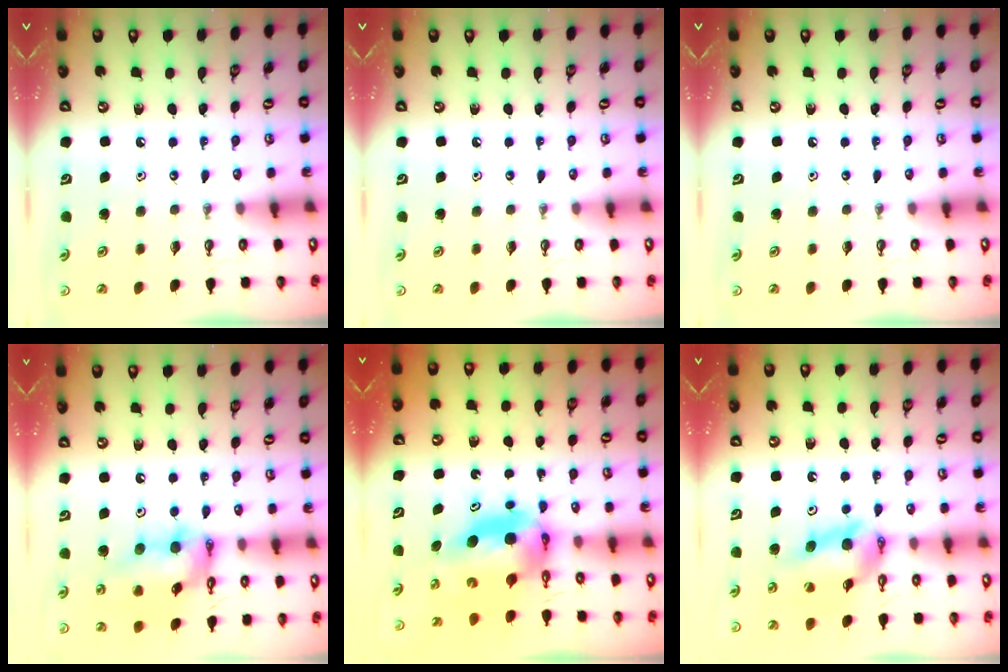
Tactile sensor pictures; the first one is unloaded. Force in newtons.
{"total": 0.0}
{"total": 0.0}
{"total": 15.5, "press": 15.4, "slide": 1.7}
{"total": 6.7, "press": 6.6, "slide": 0.4}
{"total": 11.0, "press": 10.9, "slide": 1.1}